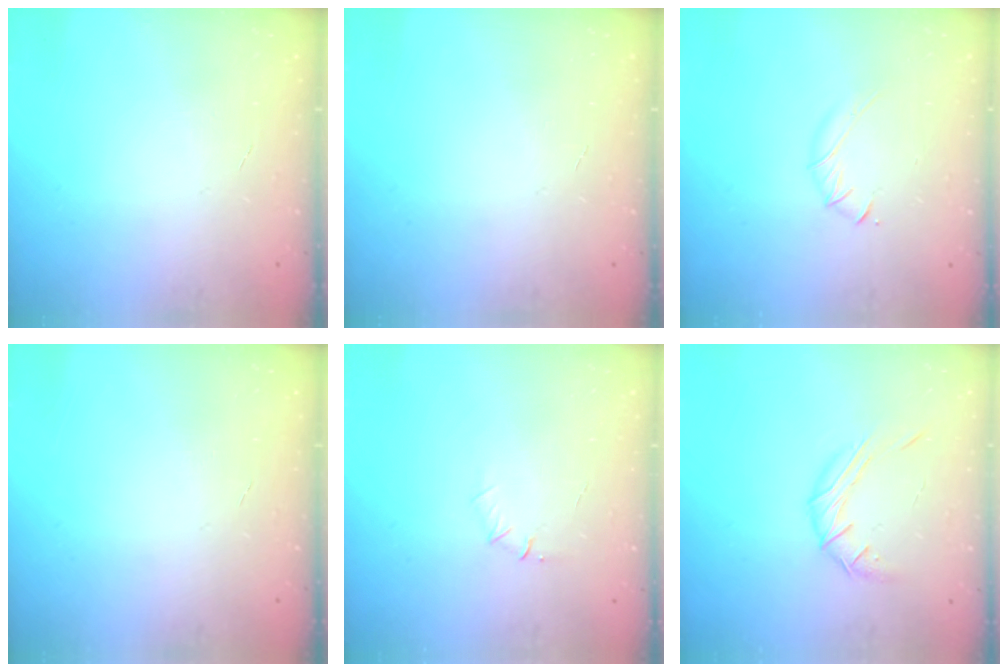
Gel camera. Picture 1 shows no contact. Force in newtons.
{"total": 0.0}
{"total": 4.0, "press": 3.8, "slide": 1.1}
{"total": 0.0}
{"total": 4.5, "press": 4.2, "slide": 1.6}
{"total": 8.1, "press": 8.1, "slide": 0.1}